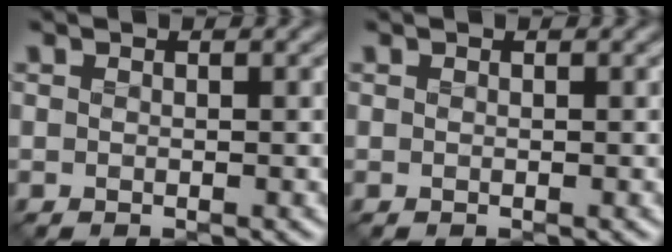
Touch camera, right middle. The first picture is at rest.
{"total": 0.0}